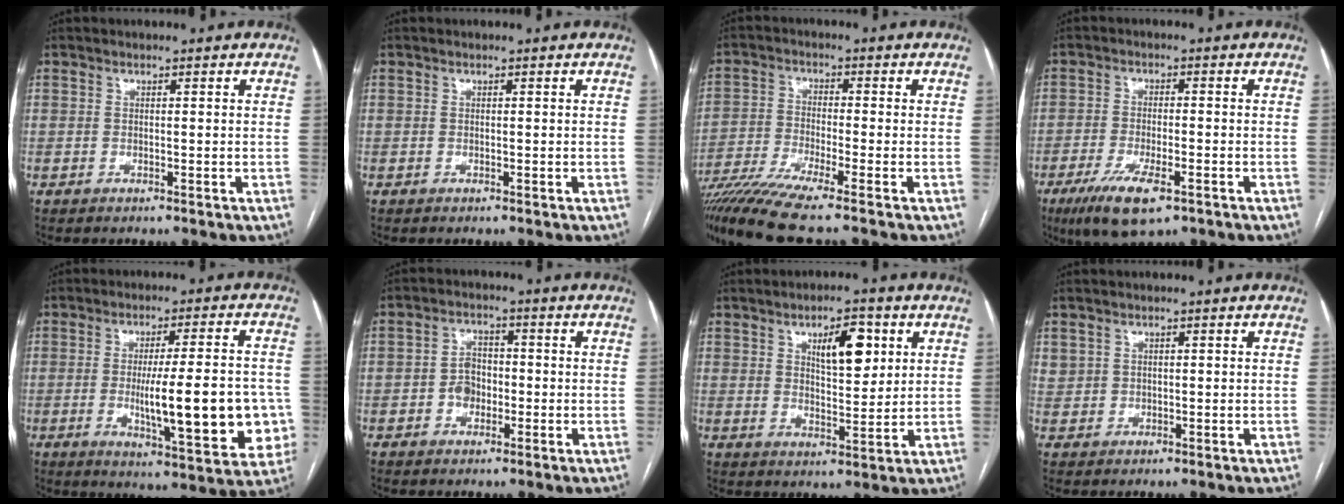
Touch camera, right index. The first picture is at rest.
{"total": 0.0}
{"total": 11.0, "force": [-8.9, -1.5, 6.2], "torque": [-0.108, -0.029, -0.154]}
{"total": 8.9, "force": [-5.1, 2.3, 7.0], "torque": [-0.130, -0.019, -0.082]}
{"total": 16.7, "force": [-2.7, 3.2, 16.2], "torque": [-0.206, 0.003, -0.025]}
{"total": 3.9, "force": [-1.0, 3.0, 2.3], "torque": [-0.042, 0.012, -0.018]}
{"total": 7.8, "force": [3.2, 2.8, 6.6], "torque": [-0.105, 0.005, 0.054]}
{"total": 1.8, "force": [1.0, 1.5, 0.1], "torque": [0.009, 0.006, 0.015]}